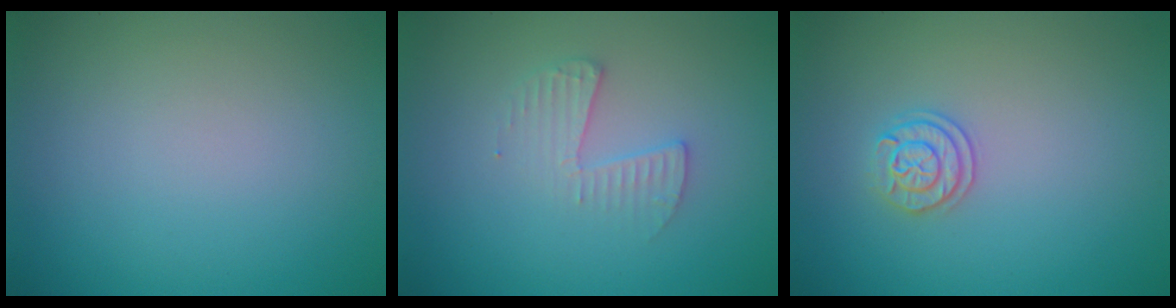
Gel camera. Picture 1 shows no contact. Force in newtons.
{"total": 2.1, "press": 2.0, "slide": 0.1}
{"total": 1.9, "press": 1.8, "slide": 0.5}